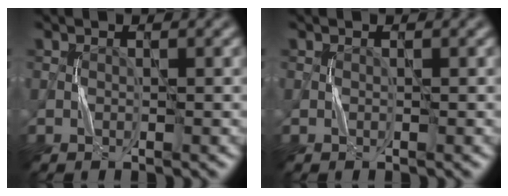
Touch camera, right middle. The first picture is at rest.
{"total": 0.0}